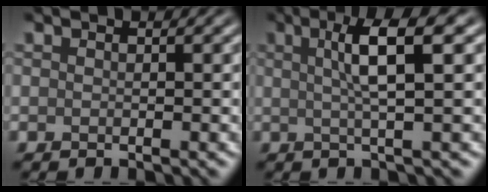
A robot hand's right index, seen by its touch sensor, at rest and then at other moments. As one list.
[{"total": 5.2, "force": [1.4, 0.9, 4.9], "torque": [-0.076, 0.009, 0.019]}]